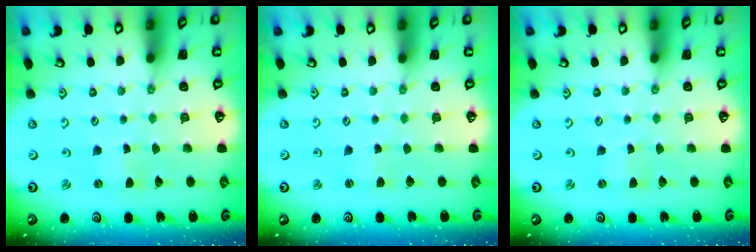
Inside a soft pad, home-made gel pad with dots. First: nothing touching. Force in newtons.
{"total": 1.5, "press": 1.4, "slide": 0.2}
{"total": 0.0}